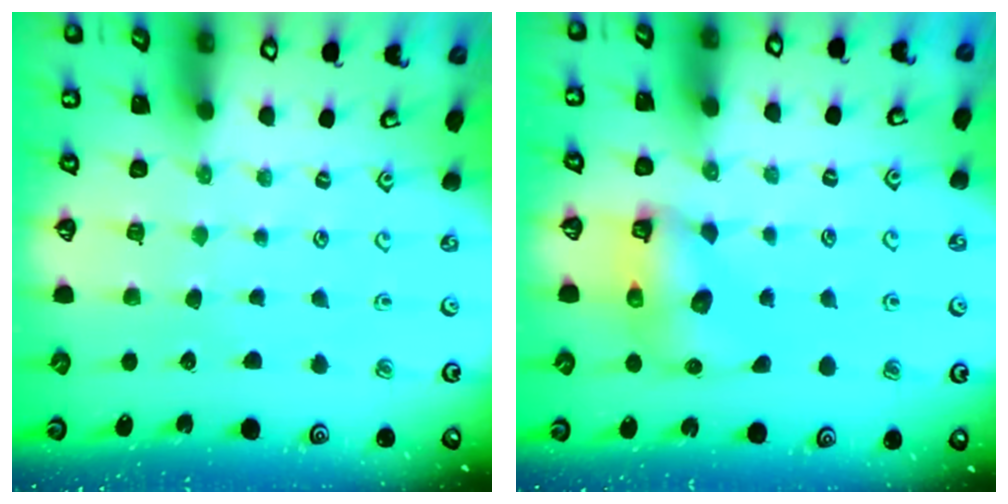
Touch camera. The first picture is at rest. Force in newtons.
{"total": 7.9, "press": 7.9, "slide": 0.5}